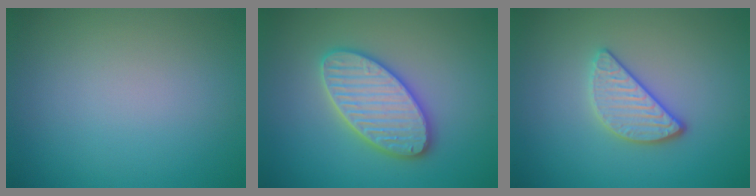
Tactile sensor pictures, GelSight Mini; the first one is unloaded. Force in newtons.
{"total": 5.8, "press": 5.8, "slide": 0.6}
{"total": 3.1, "press": 2.8, "slide": 1.4}